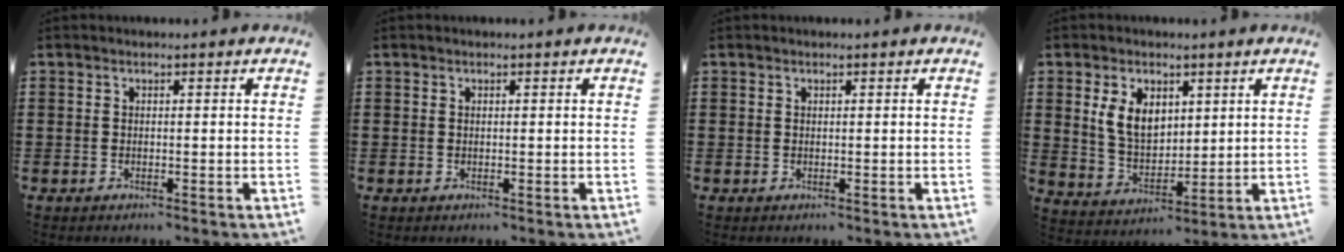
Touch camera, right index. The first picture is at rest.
{"total": 0.0}
{"total": 0.0}
{"total": 7.0, "force": [2.5, 4.5, 4.7], "torque": [-0.107, 0.007, 0.042]}